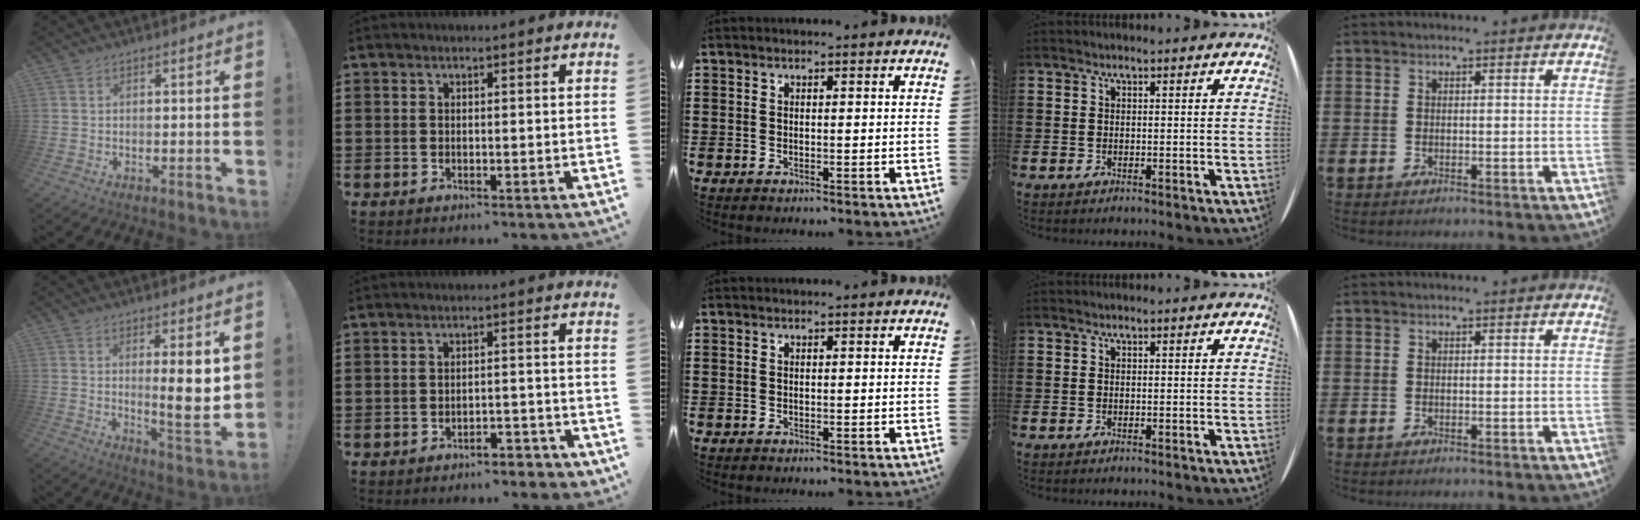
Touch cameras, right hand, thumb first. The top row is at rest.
{"thumb": {"total": 9.5, "force": [1.9, 1.1, 9.2], "torque": [-0.120, -0.026, 0.024]}, "index": {"total": 2.7, "force": [-2.6, 0.5, 0.6], "torque": [-0.016, 0.002, -0.053]}}